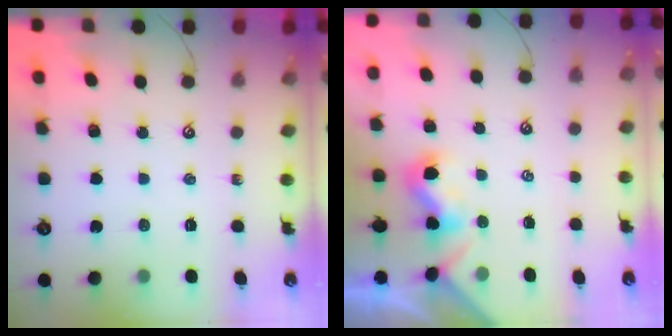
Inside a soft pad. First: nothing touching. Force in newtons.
{"total": 0.7, "press": 0.6, "slide": 0.3}